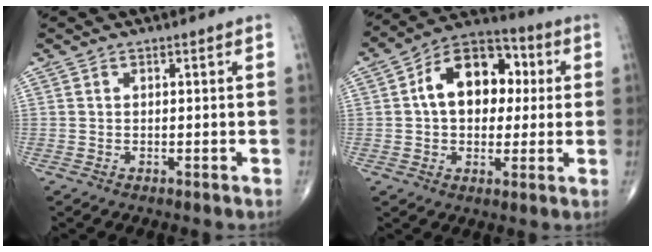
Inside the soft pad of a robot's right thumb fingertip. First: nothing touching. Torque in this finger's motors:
{"motor_torque": [0.58, 3.31, 1.01, 0.05, 0.11]}